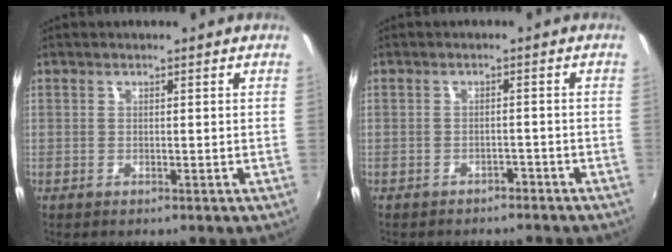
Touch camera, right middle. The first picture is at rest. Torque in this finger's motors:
{"motor_torque": [1.05, -1.09, 0.12, 0.07]}